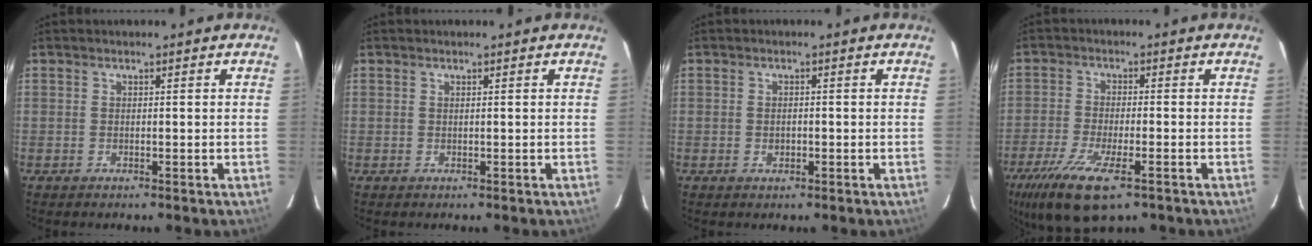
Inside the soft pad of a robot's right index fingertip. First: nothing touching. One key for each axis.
{"total": 0.0}
{"total": 1.4, "fx": -0.4, "fy": 1.0, "fz": 0.8, "tx": -0.014, "ty": 0.001, "tz": -0.006}
{"total": 12.9, "fx": -7.8, "fy": 3.8, "fz": 9.6, "tx": -0.212, "ty": -0.048, "tz": -0.139}